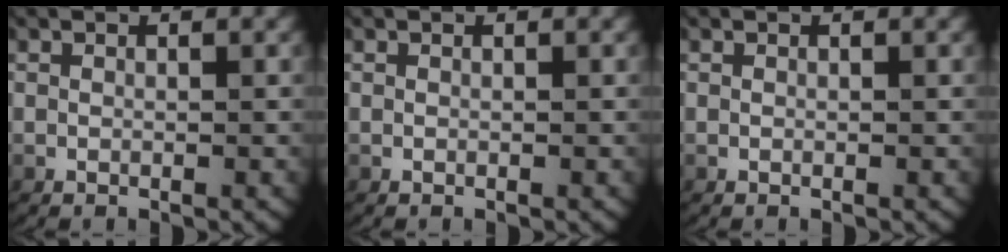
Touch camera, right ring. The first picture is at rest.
{"total": 0.0}
{"total": 0.0}